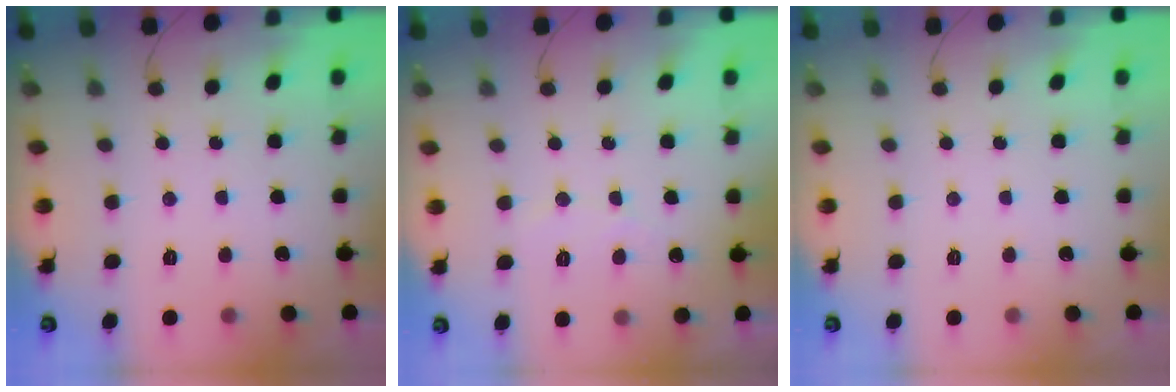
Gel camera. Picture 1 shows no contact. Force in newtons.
{"total": 3.1, "press": 3.1, "slide": 0.3}
{"total": 0.0}